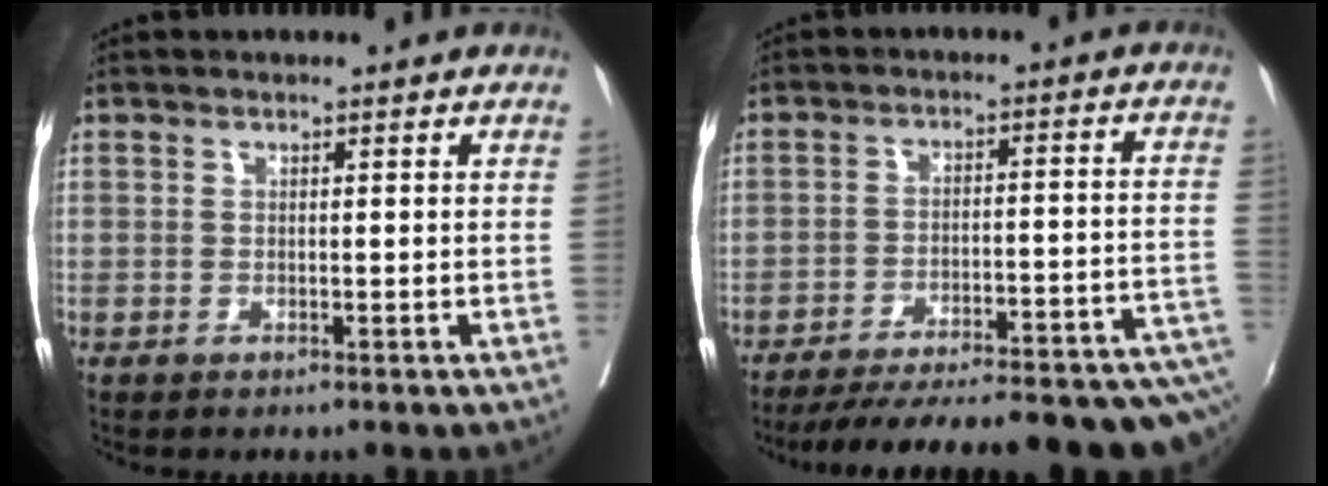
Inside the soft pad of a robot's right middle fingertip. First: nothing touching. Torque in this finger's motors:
{"motor_torque": [1.04, -1.10, 0.57, 0.12]}